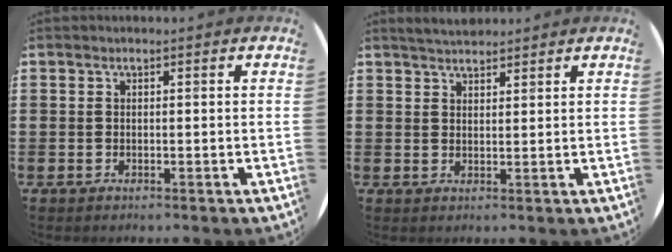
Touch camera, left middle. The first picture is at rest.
{"total": 2.7, "force": [2.6, 0.5, 0.4], "torque": [-0.013, -0.002, 0.049]}